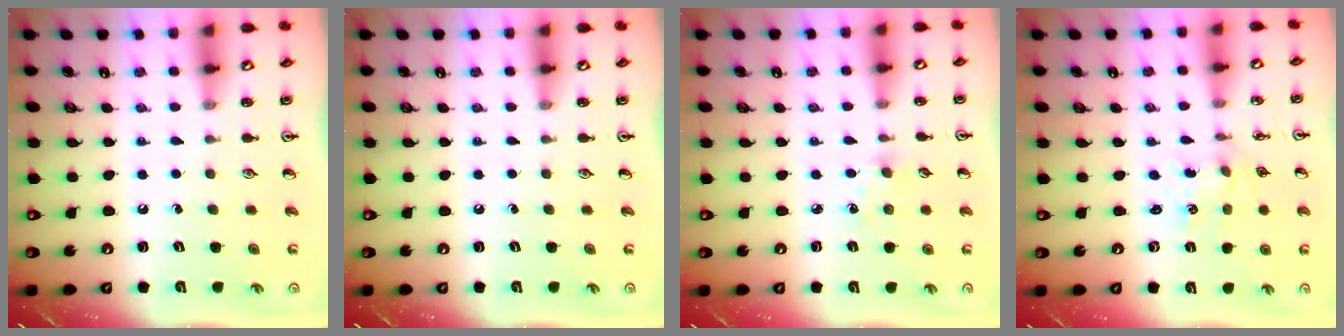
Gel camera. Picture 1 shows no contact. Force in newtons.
{"total": 0.0}
{"total": 2.2, "press": 2.2, "slide": 0.4}
{"total": 0.9, "press": 0.8, "slide": 0.1}